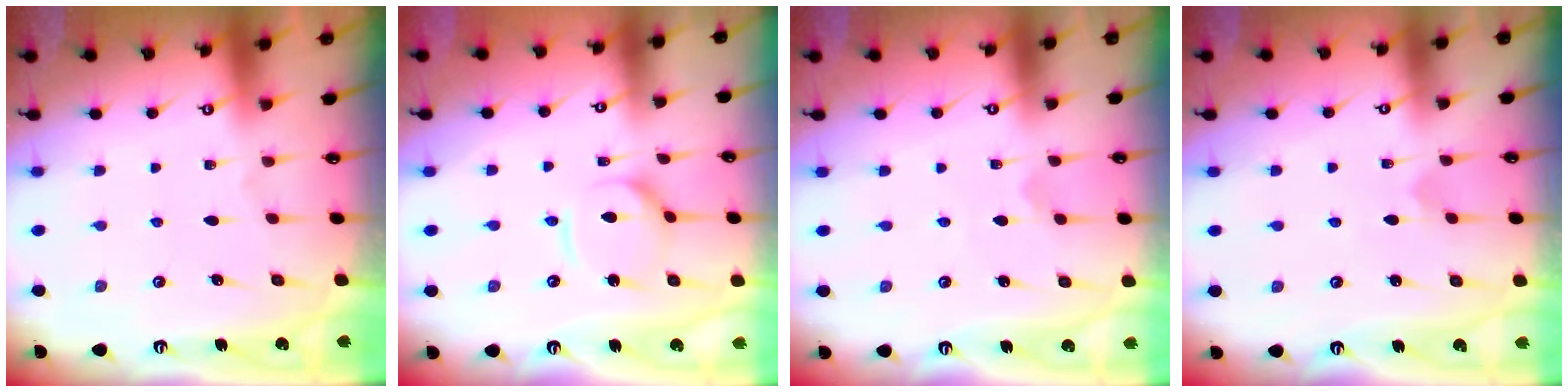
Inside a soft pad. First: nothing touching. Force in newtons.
{"total": 6.8, "press": 6.8, "slide": 0.6}
{"total": 1.8, "press": 1.8, "slide": 0.2}
{"total": 2.7, "press": 2.7, "slide": 0.1}